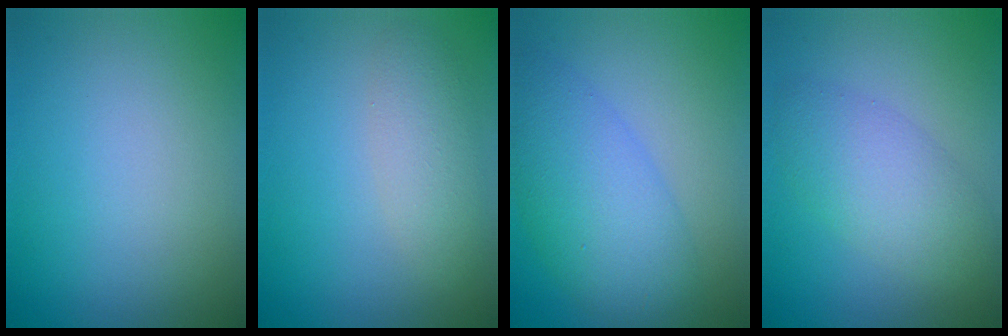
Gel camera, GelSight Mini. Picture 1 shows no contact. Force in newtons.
{"total": 3.0, "press": 3.0, "slide": 0.1}
{"total": 4.7, "press": 4.7, "slide": 0.1}
{"total": 4.5, "press": 4.5, "slide": 0.1}